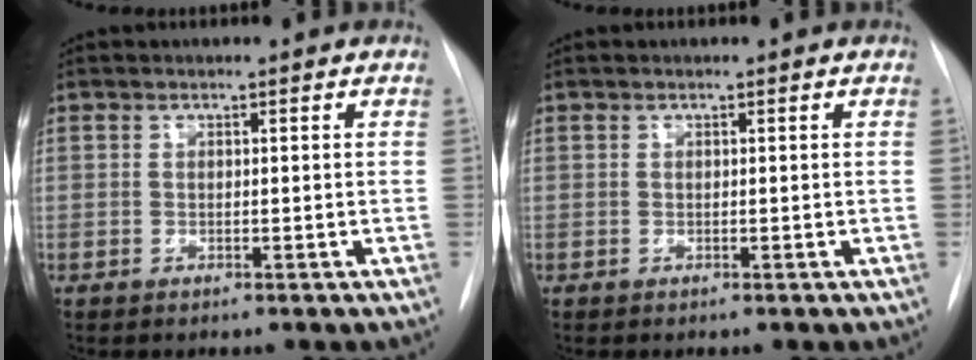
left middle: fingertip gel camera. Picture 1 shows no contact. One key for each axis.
{"total": 0.0}